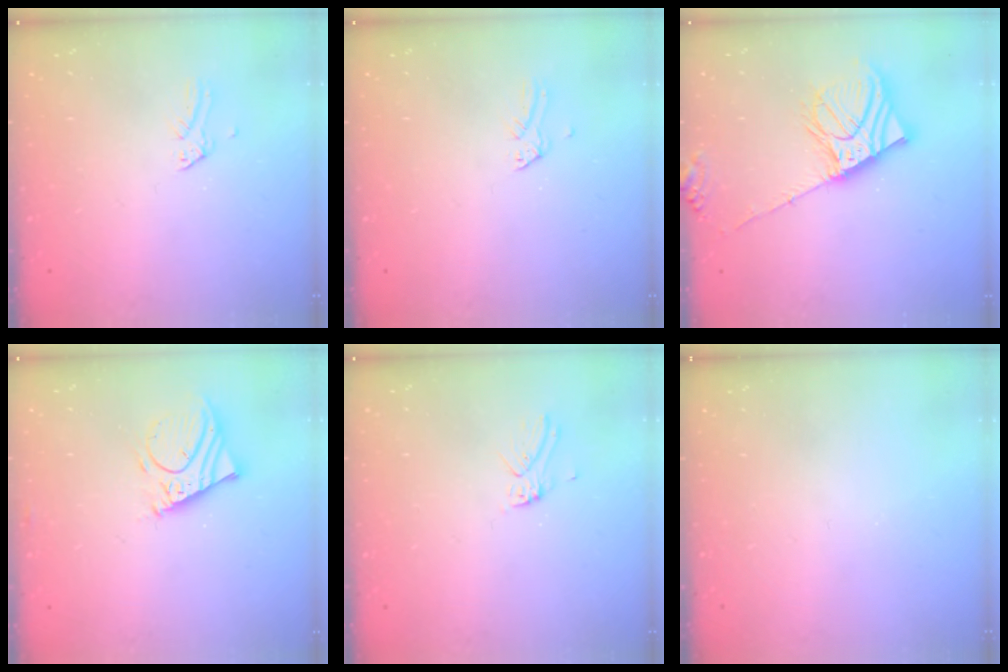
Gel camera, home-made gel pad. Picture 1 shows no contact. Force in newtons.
{"total": 0.0}
{"total": 13.0, "press": 12.7, "slide": 2.6}
{"total": 10.8, "press": 10.7, "slide": 1.7}
{"total": 2.7, "press": 2.7, "slide": 0.3}
{"total": 0.0}